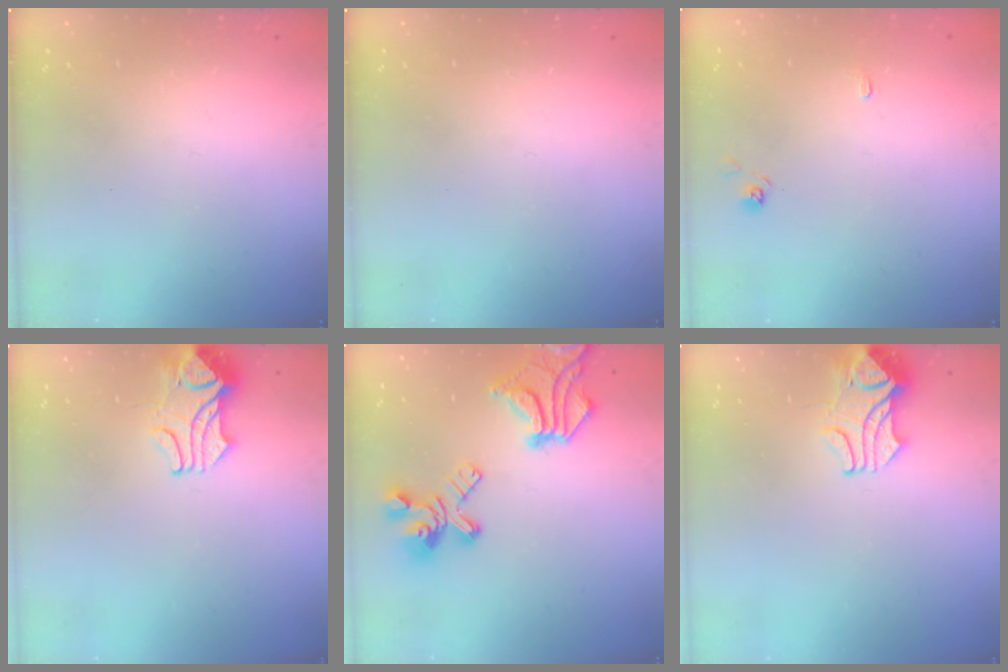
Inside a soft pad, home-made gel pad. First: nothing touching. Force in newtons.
{"total": 0.0}
{"total": 1.7, "press": 1.7, "slide": 0.3}
{"total": 2.2, "press": 2.0, "slide": 0.8}
{"total": 14.7, "press": 14.4, "slide": 3.0}
{"total": 2.1, "press": 1.9, "slide": 0.8}